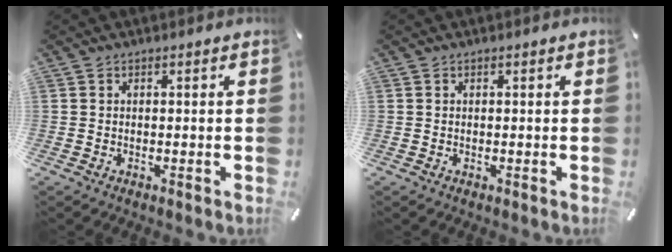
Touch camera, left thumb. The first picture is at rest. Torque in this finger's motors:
{"motor_torque": [0.00, 0.00, -0.06, -0.02, 0.00]}